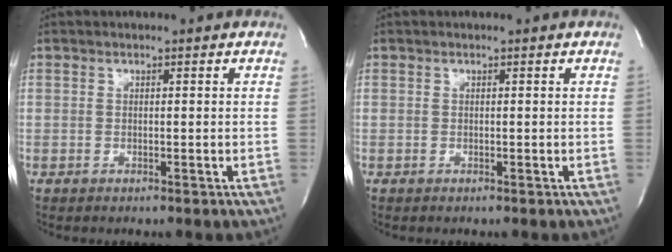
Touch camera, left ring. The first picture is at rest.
{"total": 0.0}